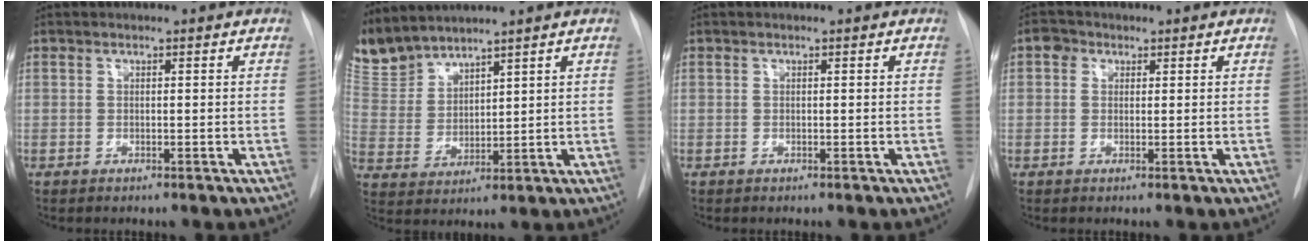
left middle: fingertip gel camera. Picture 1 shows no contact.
{"total": 7.4, "force": [7.2, 1.2, 0.8], "torque": [-0.035, 0.007, 0.165]}
{"total": 0.0}
{"total": 2.1, "force": [0.8, 1.8, 0.7], "torque": [-0.010, 0.011, 0.009]}